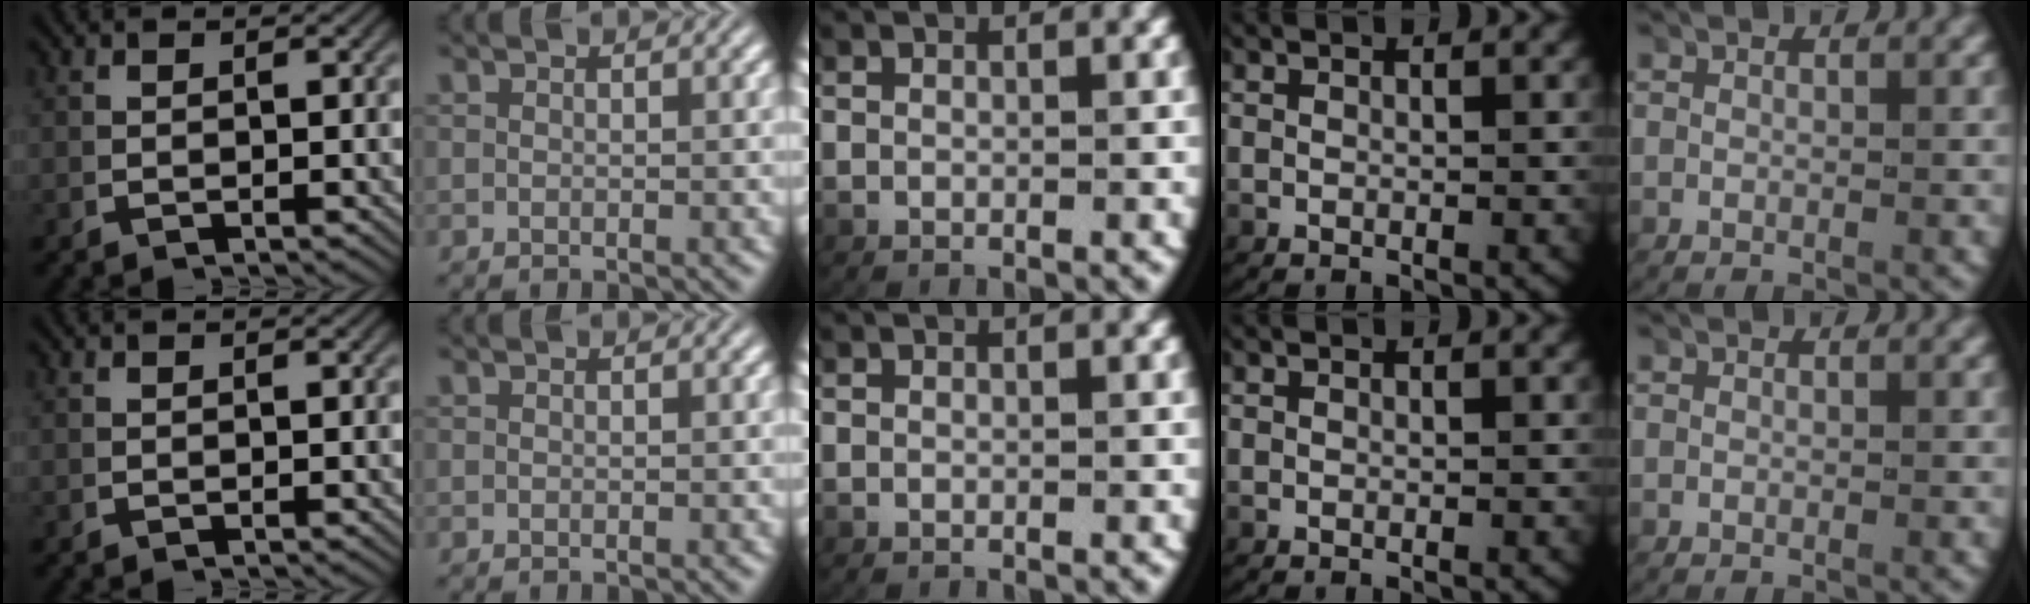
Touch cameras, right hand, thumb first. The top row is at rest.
{}